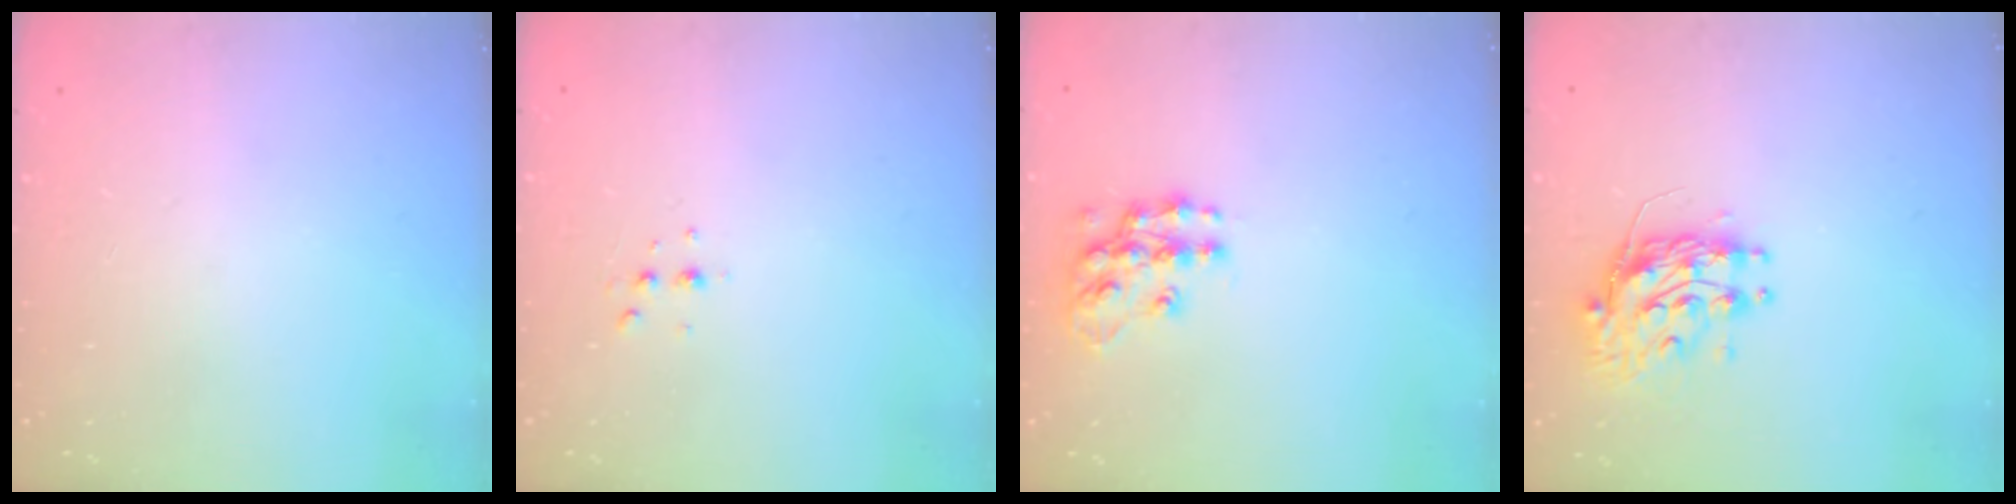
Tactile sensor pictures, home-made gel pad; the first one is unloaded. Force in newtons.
{"total": 3.1, "press": 3.1, "slide": 0.6}
{"total": 11.8, "press": 11.7, "slide": 0.6}
{"total": 10.4, "press": 10.4, "slide": 0.9}